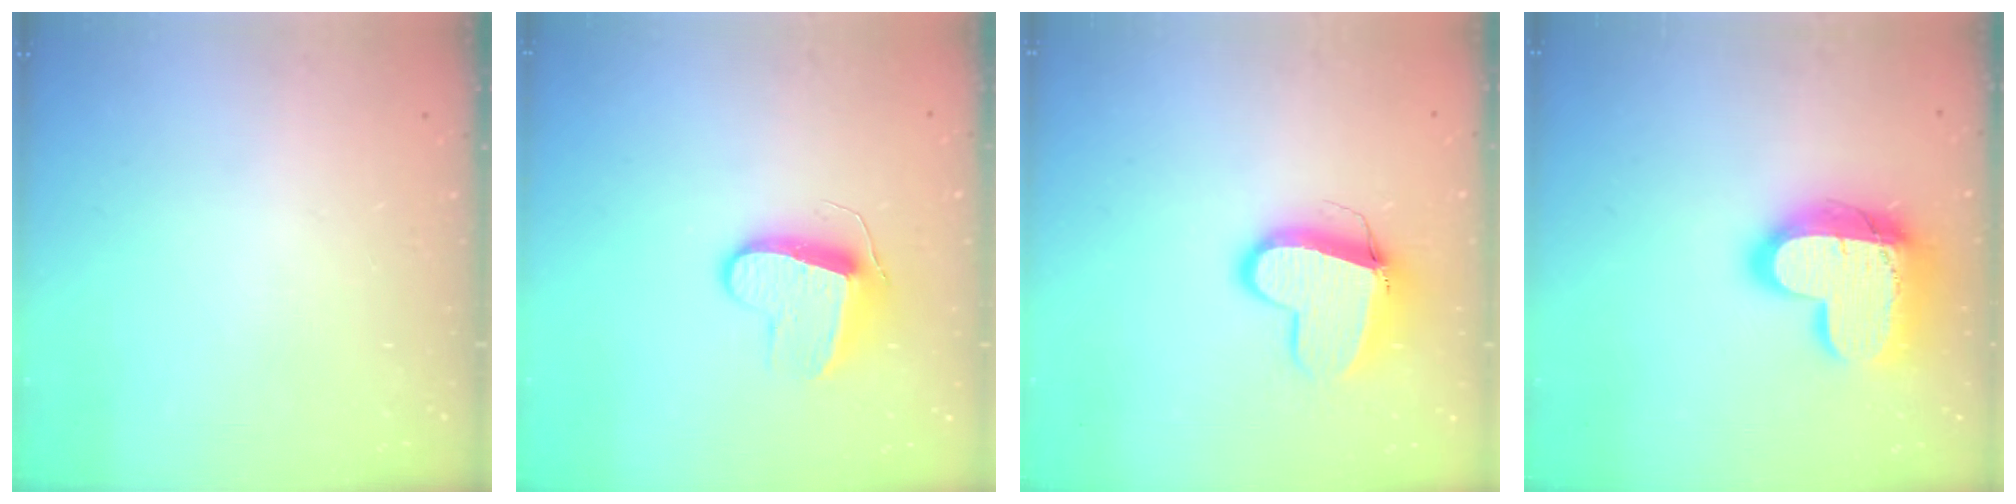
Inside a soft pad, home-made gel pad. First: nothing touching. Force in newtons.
{"total": 10.6, "press": 10.6, "slide": 0.2}
{"total": 11.6, "press": 11.6, "slide": 1.2}
{"total": 19.1, "press": 19.0, "slide": 1.5}